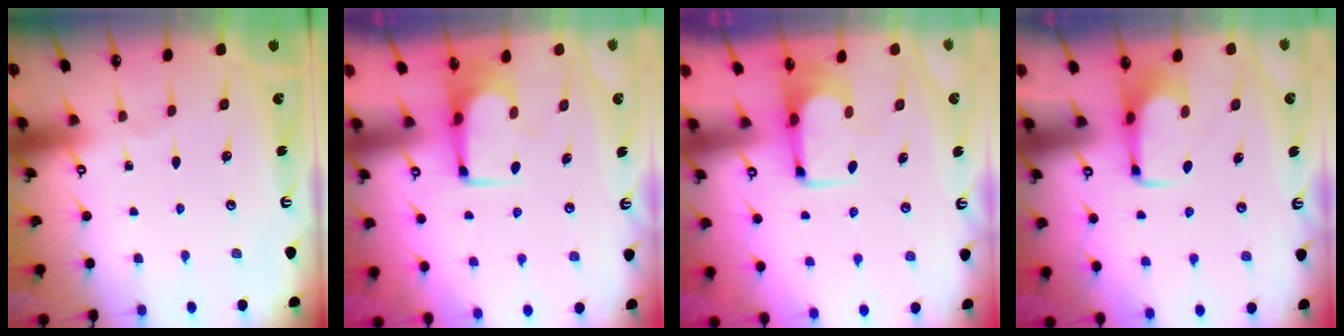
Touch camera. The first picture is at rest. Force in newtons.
{"total": 1.6, "press": 1.5, "slide": 0.3}
{"total": 3.4, "press": 3.4, "slide": 0.4}
{"total": 1.7, "press": 1.6, "slide": 0.5}